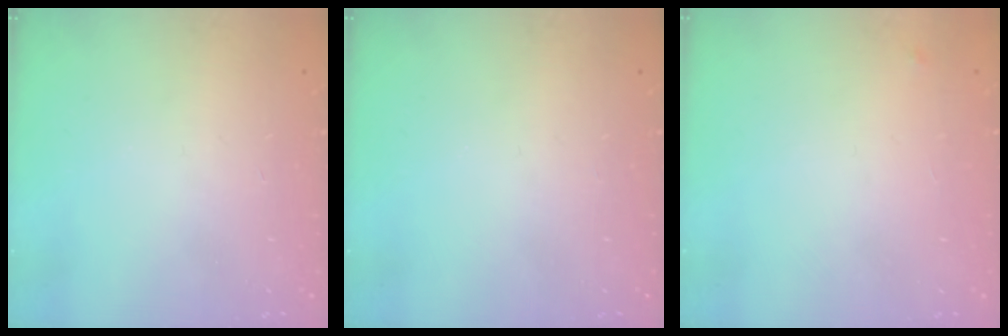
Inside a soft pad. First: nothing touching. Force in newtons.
{"total": 0.0}
{"total": 2.5, "press": 2.4, "slide": 0.4}